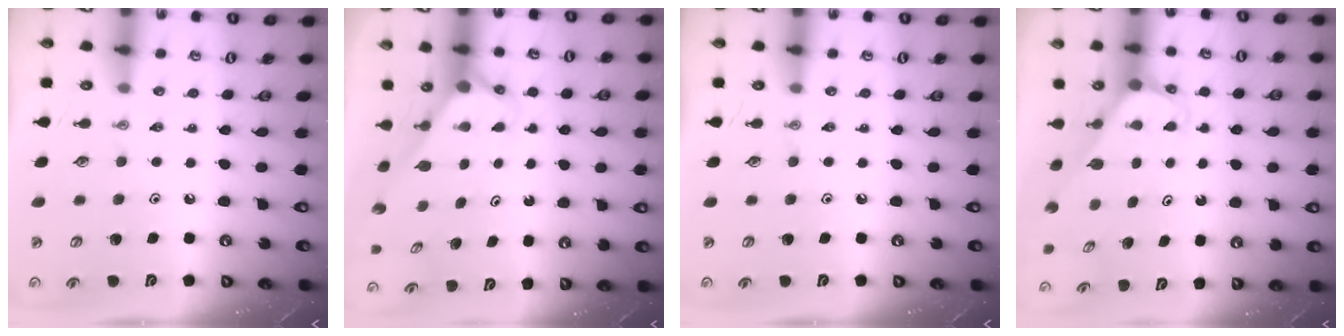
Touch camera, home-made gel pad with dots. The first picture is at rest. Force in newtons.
{"total": 2.6, "press": 2.6, "slide": 0.0}
{"total": 0.0}
{"total": 2.1, "press": 2.1, "slide": 0.1}